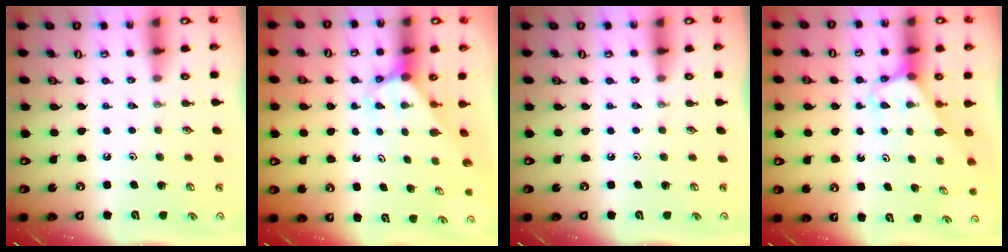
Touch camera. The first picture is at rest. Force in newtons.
{"total": 2.7, "press": 2.7, "slide": 0.1}
{"total": 0.0}
{"total": 3.1, "press": 3.1, "slide": 0.2}